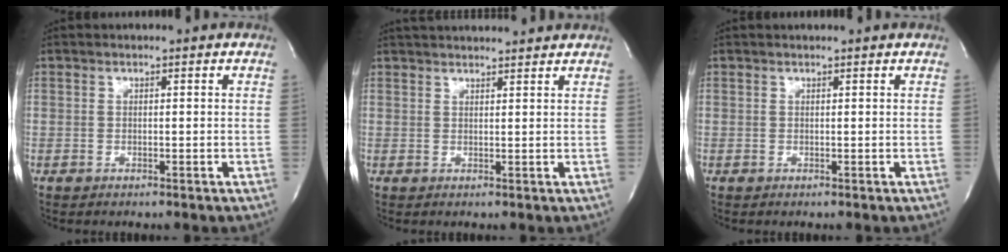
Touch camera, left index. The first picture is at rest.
{"total": 9.4, "force": [8.9, 0.6, 2.7], "torque": [-0.044, 0.028, 0.118]}
{"total": 1.7, "force": [1.7, -0.1, 0.5], "torque": [-0.009, 0.011, 0.022]}